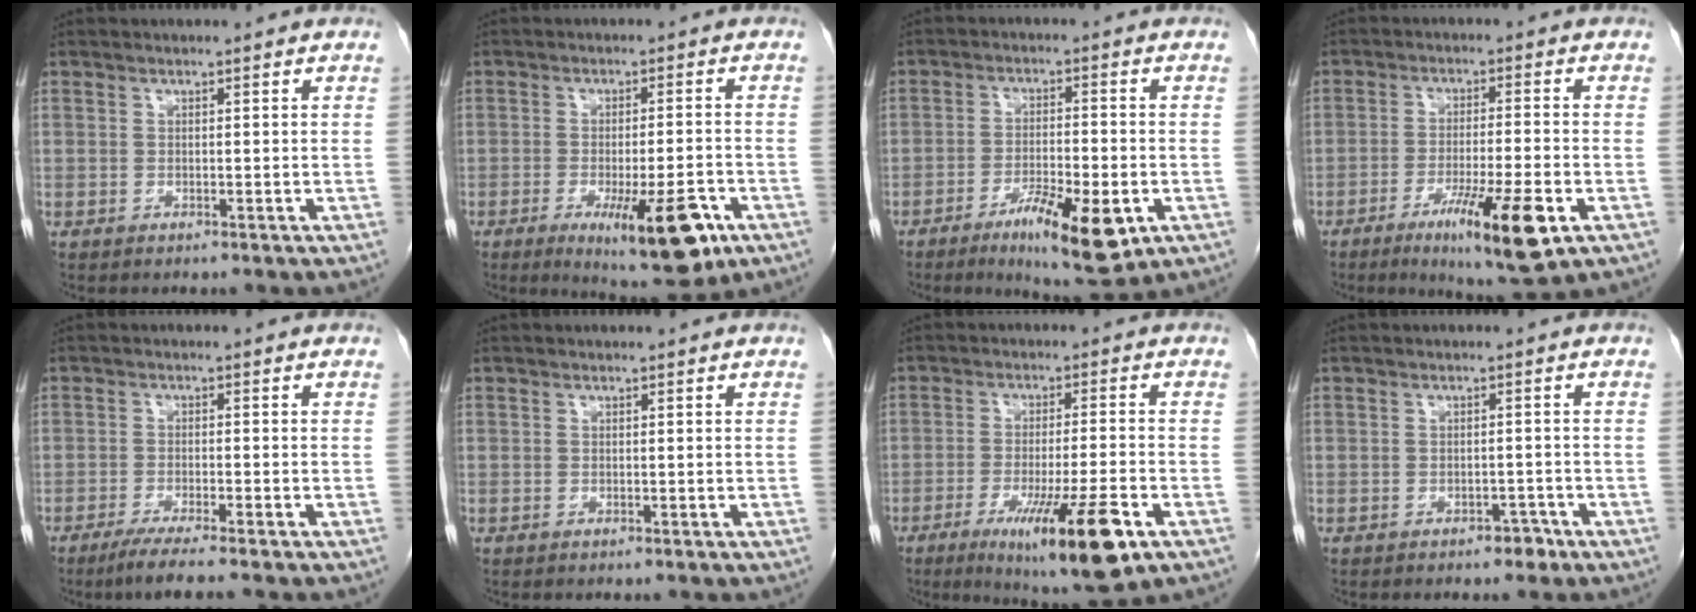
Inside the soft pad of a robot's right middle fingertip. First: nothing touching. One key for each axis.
{"total": 11.9, "fx": -5.7, "fy": 2.4, "fz": 10.1, "tx": -0.143, "ty": -0.019, "tz": -0.075}
{"total": 10.7, "fx": -4.9, "fy": 2.1, "fz": 9.3, "tx": -0.150, "ty": -0.019, "tz": -0.071}
{"total": 11.4, "fx": -5.3, "fy": 0.9, "fz": 10.1, "tx": -0.164, "ty": -0.026, "tz": -0.081}
{"total": 5.4, "fx": -4.2, "fy": -0.5, "fz": 3.4, "tx": -0.056, "ty": -0.014, "tz": -0.072}
{"total": 0.0}
{"total": 13.3, "fx": -6.4, "fy": 0.9, "fz": 11.6, "tx": -0.181, "ty": -0.034, "tz": -0.094}
{"total": 1.8, "fx": -1.3, "fy": 1.0, "fz": 0.8, "tx": -0.010, "ty": 0.003, "tz": -0.014}